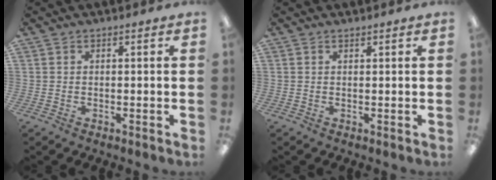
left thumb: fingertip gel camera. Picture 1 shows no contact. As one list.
[{"total": 0.6, "force": [0.6, 0.1, 0.0], "torque": [-0.001, 0.000, 0.011]}]